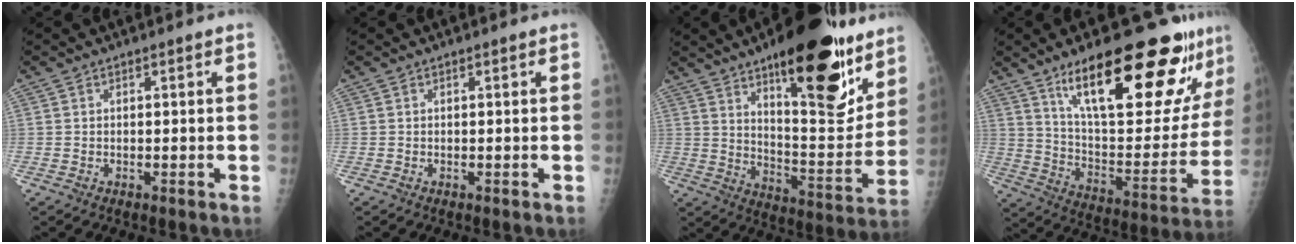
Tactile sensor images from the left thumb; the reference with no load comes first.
{"total": 0.0}
{"total": 24.9, "force": [14.8, 8.5, 18.1], "torque": [-0.214, -0.077, 0.223]}
{"total": 27.7, "force": [17.0, 8.1, 20.4], "torque": [-0.258, -0.060, 0.270]}